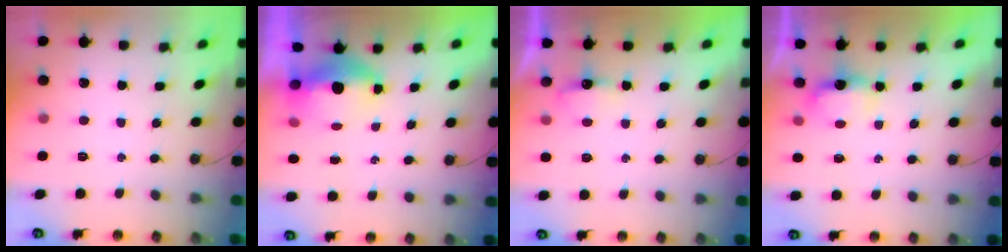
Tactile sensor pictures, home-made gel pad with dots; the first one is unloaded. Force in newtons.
{"total": 5.7, "press": 5.3, "slide": 2.1}
{"total": 3.9, "press": 3.9, "slide": 0.7}
{"total": 4.1, "press": 4.1, "slide": 0.5}